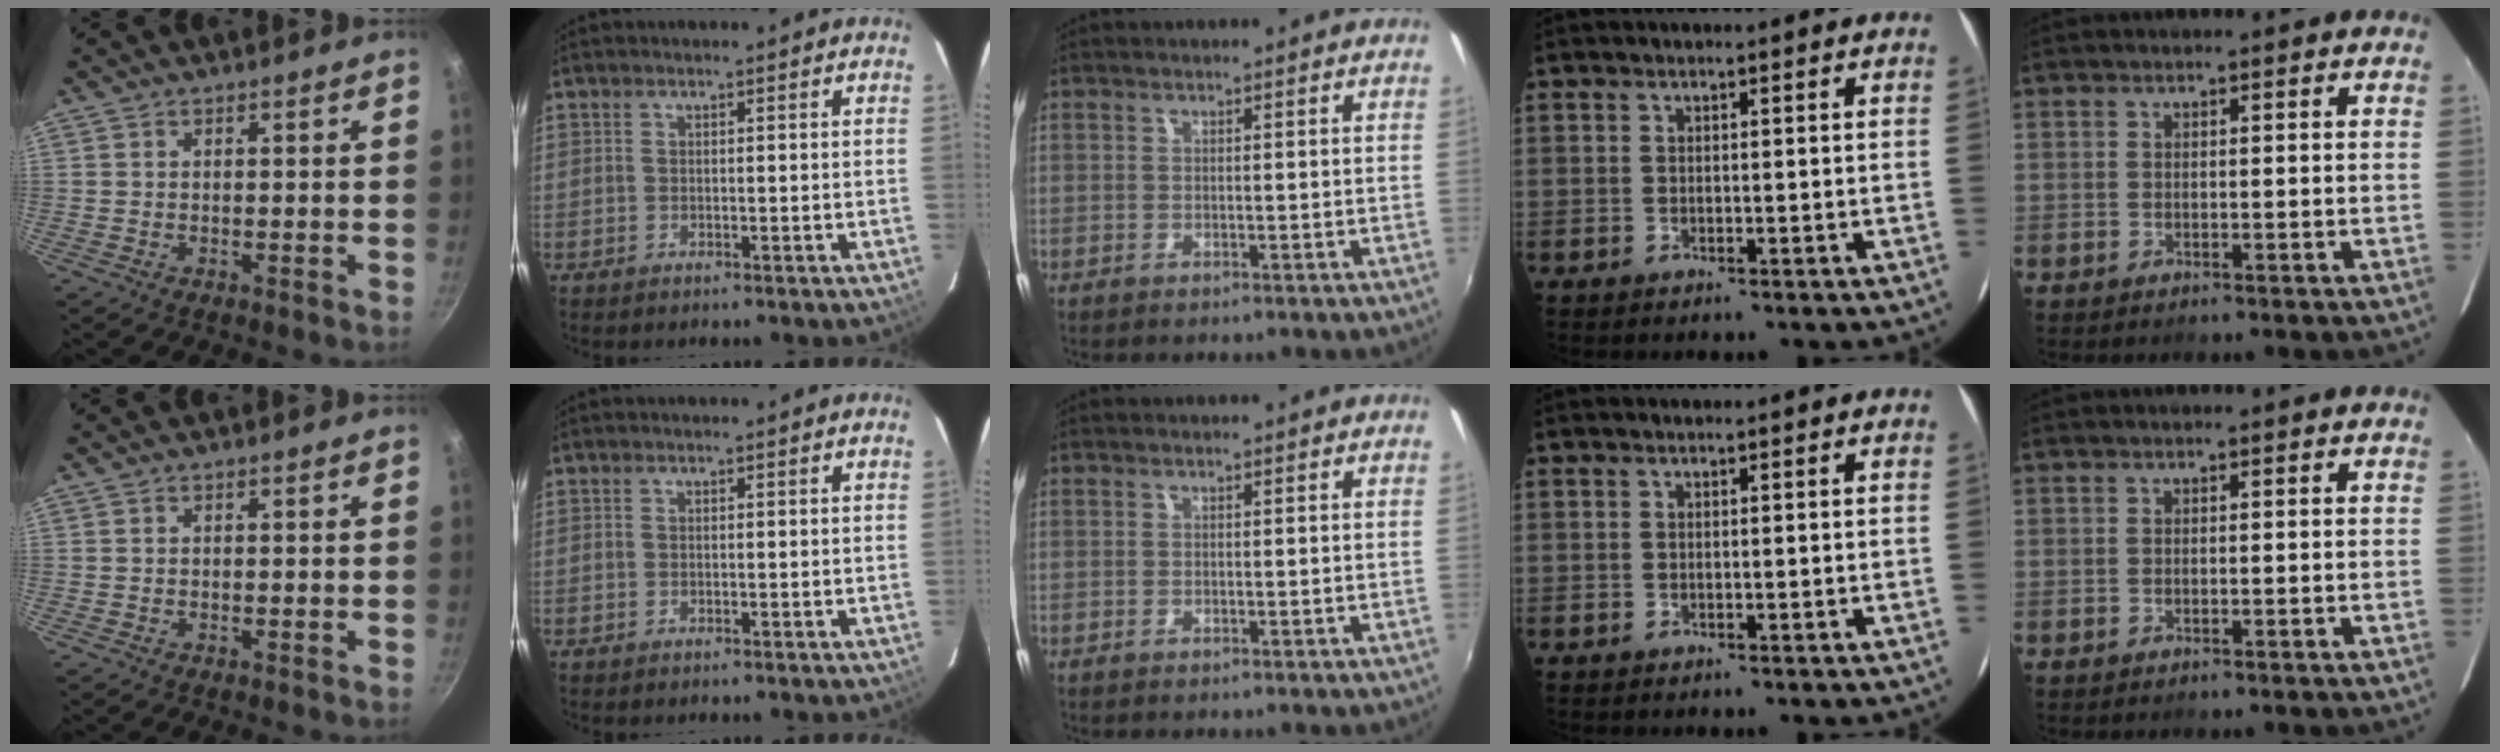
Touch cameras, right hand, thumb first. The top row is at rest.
{}